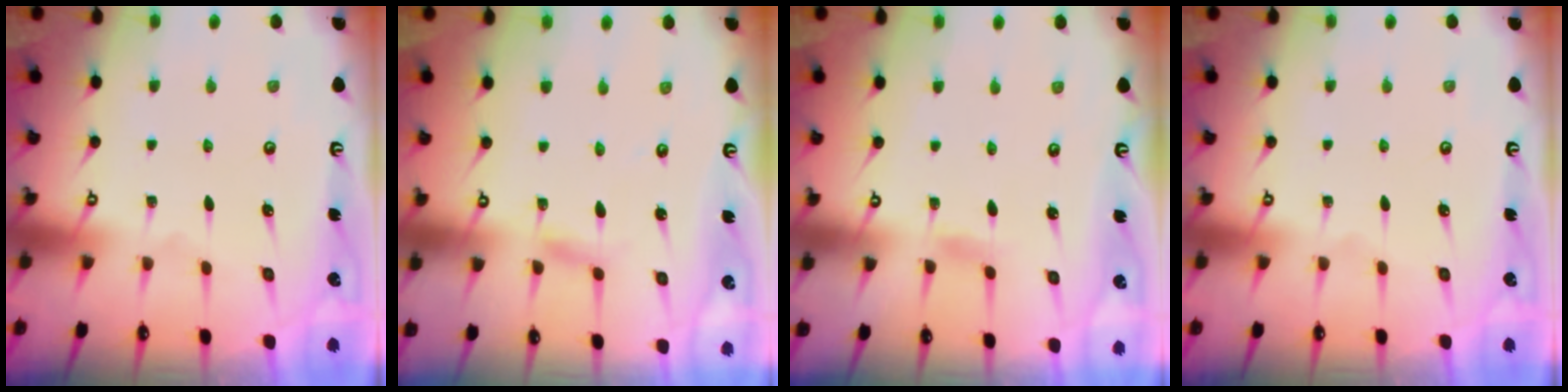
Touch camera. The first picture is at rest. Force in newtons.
{"total": 2.5, "press": 2.4, "slide": 0.3}
{"total": 2.4, "press": 2.4, "slide": 0.3}
{"total": 0.0}